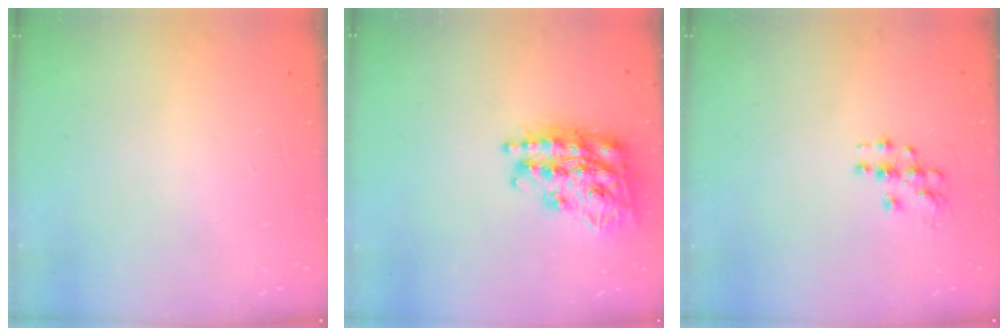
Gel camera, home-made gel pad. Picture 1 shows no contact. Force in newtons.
{"total": 22.0, "press": 21.9, "slide": 1.4}
{"total": 5.4, "press": 5.4, "slide": 0.5}